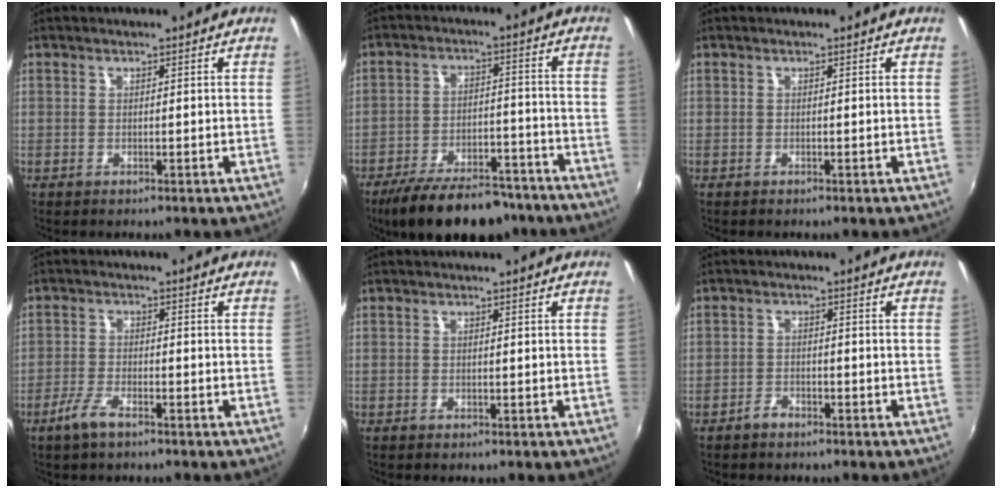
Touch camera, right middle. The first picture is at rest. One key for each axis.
{"total": 18.2, "fx": -14.5, "fy": 6.4, "fz": 8.8, "tx": -0.166, "ty": -0.011, "tz": -0.209}
{"total": 0.0}
{"total": 4.1, "fx": -3.0, "fy": 1.0, "fz": 2.7, "tx": -0.069, "ty": -0.005, "tz": -0.061}
{"total": 0.0}
{"total": 2.1, "fx": -1.8, "fy": 0.8, "fz": 0.5, "tx": -0.015, "ty": 0.003, "tz": -0.033}